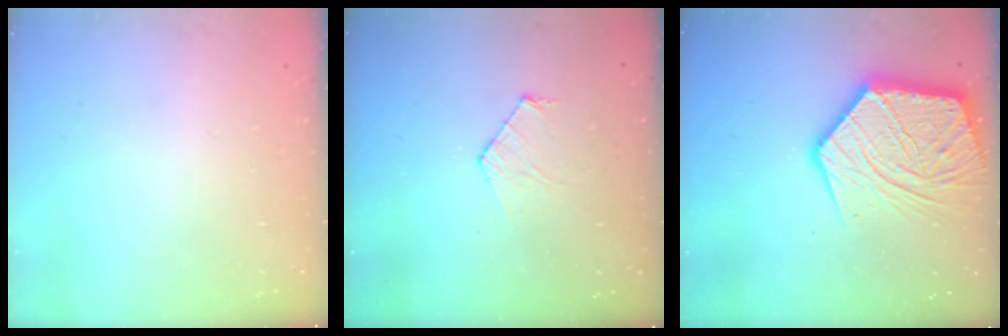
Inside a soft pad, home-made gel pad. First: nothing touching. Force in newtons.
{"total": 6.1, "press": 6.1, "slide": 0.6}
{"total": 21.3, "press": 21.2, "slide": 2.2}